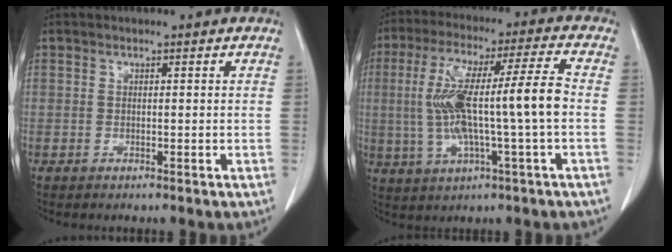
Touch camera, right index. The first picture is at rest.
{"total": 14.8, "force": [-0.5, 0.6, 14.8], "torque": [-0.285, 0.023, -0.010]}